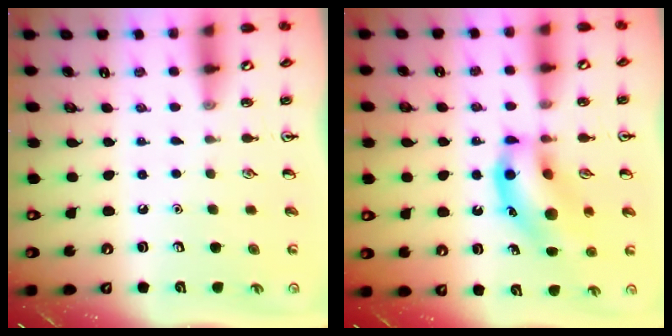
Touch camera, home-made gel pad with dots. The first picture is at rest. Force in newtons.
{"total": 14.9, "press": 14.7, "slide": 2.4}